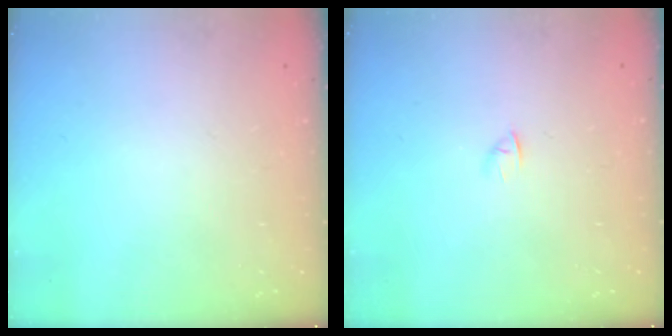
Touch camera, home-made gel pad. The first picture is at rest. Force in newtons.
{"total": 2.4, "press": 2.3, "slide": 0.7}